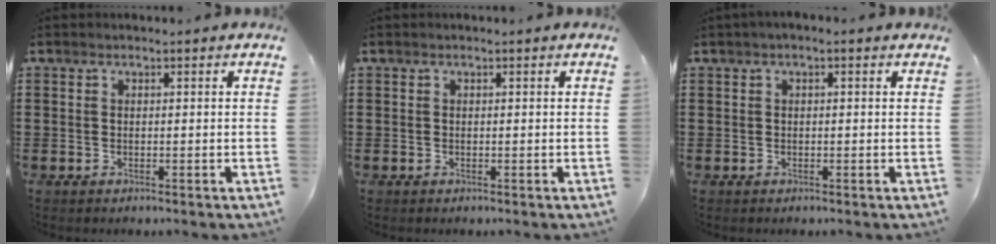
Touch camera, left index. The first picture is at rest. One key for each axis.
{"total": 0.0}
{"total": 0.7, "fx": -0.3, "fy": 0.2, "fz": 0.7, "tx": -0.012, "ty": -0.001, "tz": -0.005}